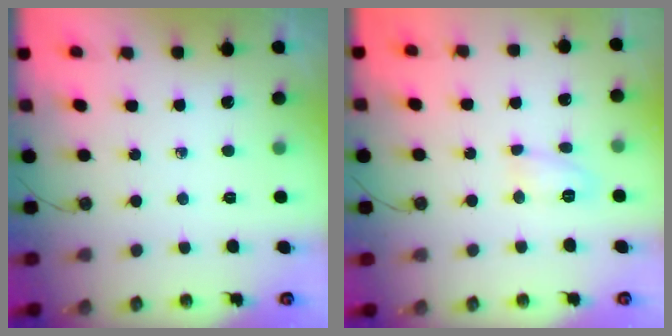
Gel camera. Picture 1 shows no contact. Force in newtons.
{"total": 5.7, "press": 5.6, "slide": 0.7}